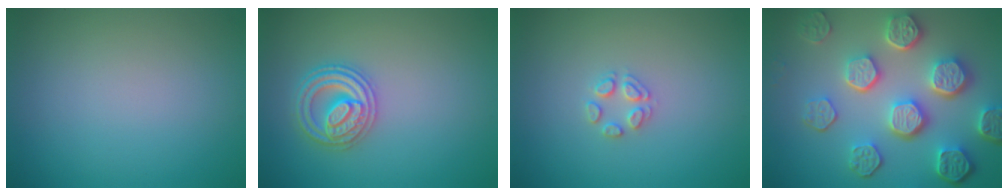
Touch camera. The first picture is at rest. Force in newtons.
{"total": 3.6, "press": 3.4, "slide": 1.0}
{"total": 1.7, "press": 1.6, "slide": 0.2}
{"total": 8.1, "press": 6.2, "slide": 5.3}